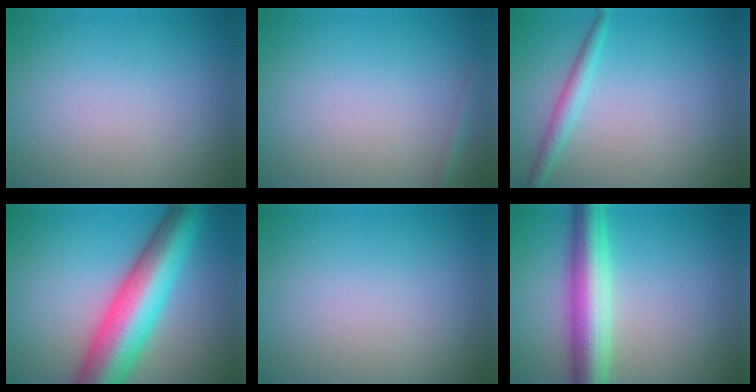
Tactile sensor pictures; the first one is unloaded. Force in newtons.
{"total": 0.8, "press": 0.8, "slide": 0.0}
{"total": 1.8, "press": 1.8, "slide": 0.0}
{"total": 10.4, "press": 10.4, "slide": 0.2}
{"total": 0.0}
{"total": 6.3, "press": 6.3, "slide": 0.2}